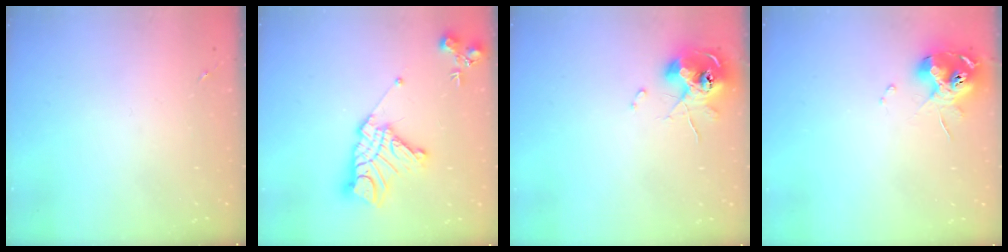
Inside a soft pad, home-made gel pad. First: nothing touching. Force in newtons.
{"total": 18.2, "press": 18.1, "slide": 1.5}
{"total": 10.0, "press": 9.9, "slide": 1.1}
{"total": 11.0, "press": 10.9, "slide": 1.3}